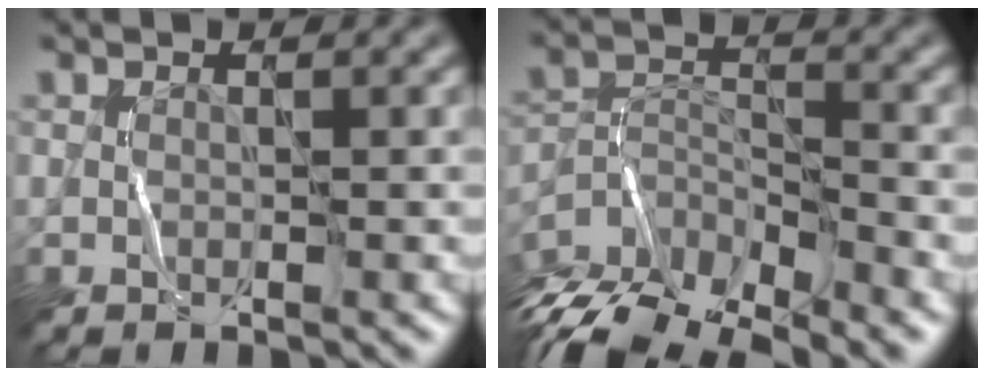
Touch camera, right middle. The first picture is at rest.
{"total": 9.6, "force": [-8.0, 2.8, 4.4], "torque": [-0.082, -0.014, -0.145]}